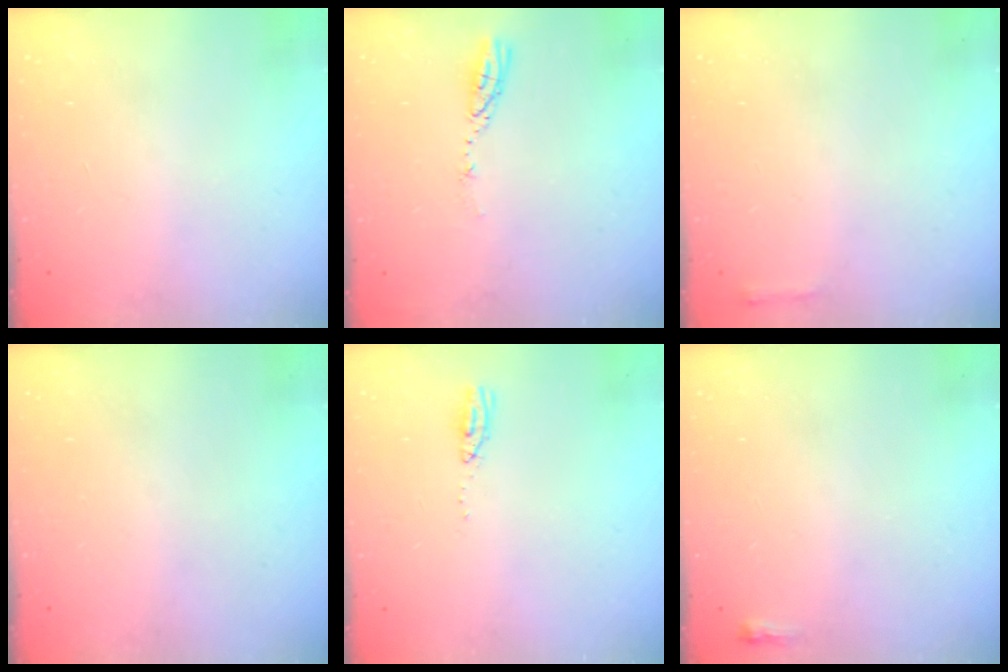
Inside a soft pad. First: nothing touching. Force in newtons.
{"total": 3.5, "press": 3.5, "slide": 0.3}
{"total": 2.3, "press": 2.3, "slide": 0.5}
{"total": 0.0}
{"total": 3.7, "press": 3.4, "slide": 1.4}
{"total": 2.2, "press": 2.2, "slide": 0.6}